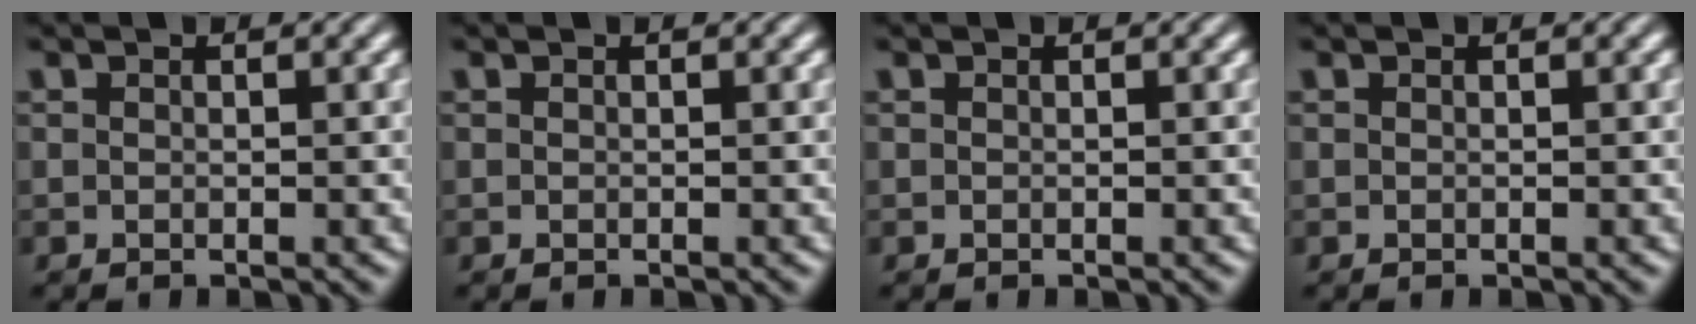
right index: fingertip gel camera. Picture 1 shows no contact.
{"total": 0.0}
{"total": 0.0}
{"total": 0.0}